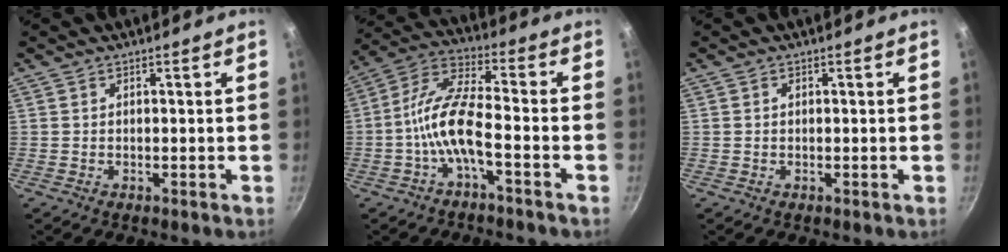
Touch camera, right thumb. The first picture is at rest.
{"total": 10.5, "force": [-3.8, 3.3, 9.2], "torque": [-0.195, 0.043, -0.084]}
{"total": 0.5, "force": [0.1, 0.4, 0.3], "torque": [-0.005, 0.003, 0.002]}